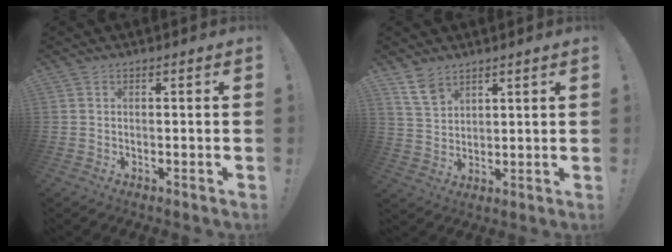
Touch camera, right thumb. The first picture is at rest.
{"total": 7.3, "force": [5.4, 3.8, 3.1], "torque": [-0.059, -0.028, 0.107]}